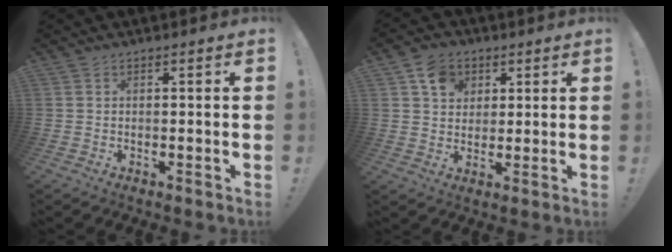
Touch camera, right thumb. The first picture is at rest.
{"total": 8.2, "force": [3.8, 6.8, 2.7], "torque": [-0.035, -0.014, 0.073]}